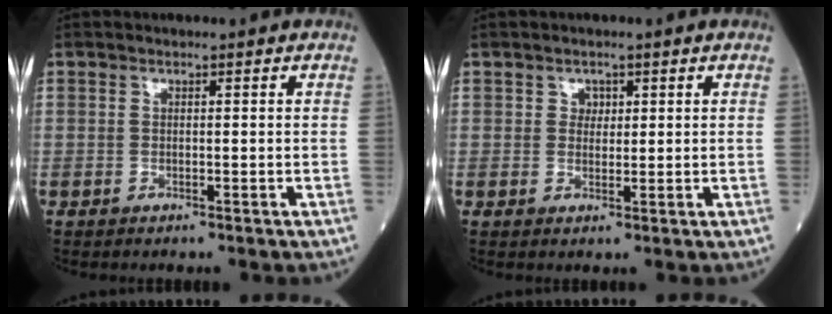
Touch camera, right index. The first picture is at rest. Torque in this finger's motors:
{"motor_torque": [-0.02, 0.09, -0.08, -0.01]}